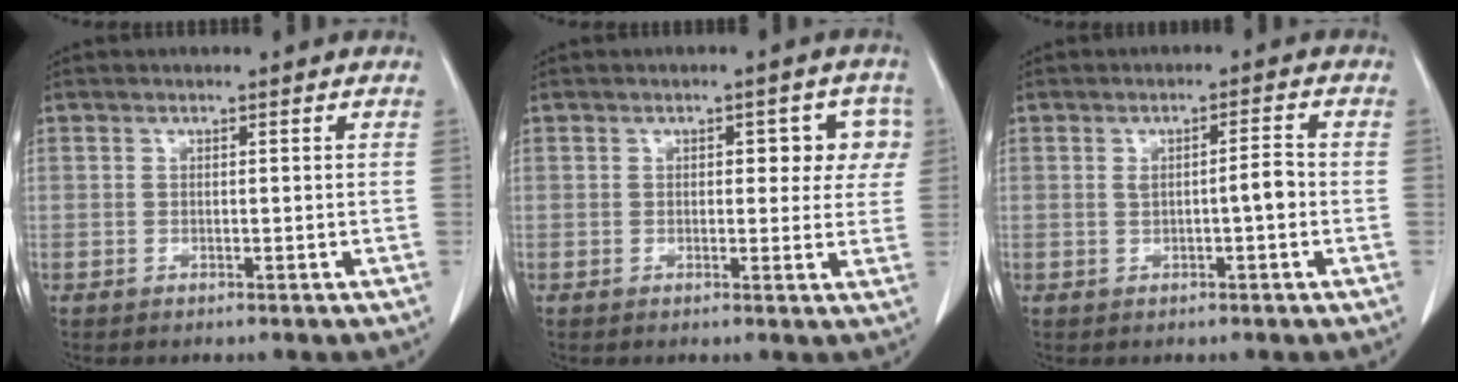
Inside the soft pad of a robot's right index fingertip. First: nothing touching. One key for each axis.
{"total": 5.7, "fx": 1.6, "fy": 3.1, "fz": 4.5, "tx": -0.034, "ty": 0.020, "tz": 0.016}
{"total": 3.1, "fx": -0.3, "fy": 0.4, "fz": 3.0, "tx": -0.050, "ty": 0.005, "tz": -0.003}